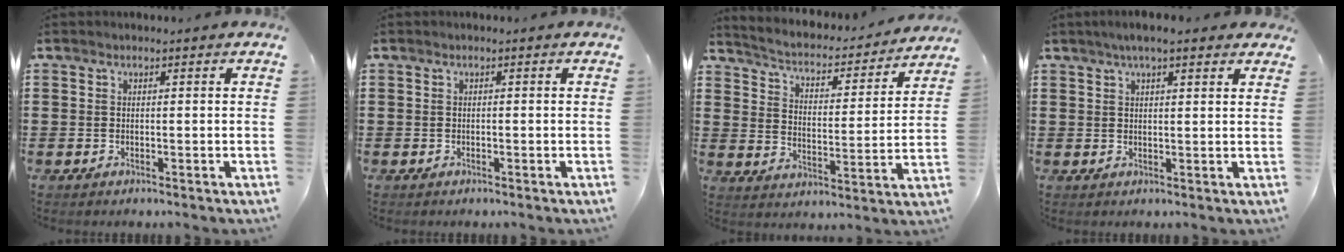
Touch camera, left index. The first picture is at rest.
{"total": 0.0}
{"total": 2.8, "force": [2.7, 0.4, 0.8], "torque": [-0.035, -0.030, 0.034]}
{"total": 4.1, "force": [2.9, 0.7, 2.7], "torque": [-0.058, 0.007, 0.052]}